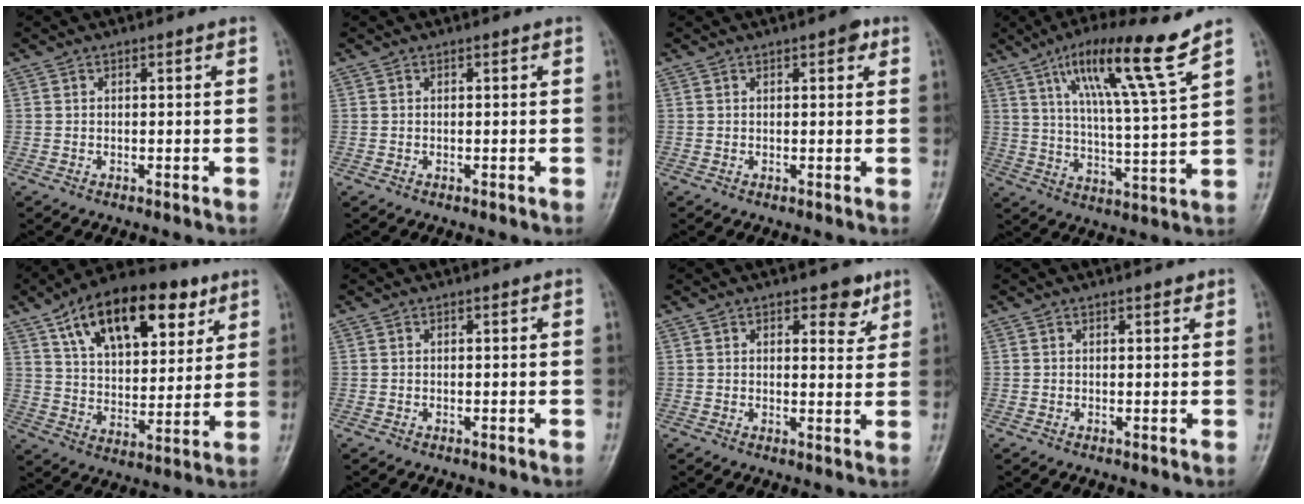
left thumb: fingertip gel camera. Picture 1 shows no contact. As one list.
[{"total": 0.0}, {"total": 2.3, "force": [1.2, 0.9, 1.8], "torque": [-0.017, -0.001, 0.011]}, {"total": 15.1, "force": [9.2, 0.3, 11.9], "torque": [-0.202, -0.044, 0.156]}, {"total": 21.4, "force": [10.8, 11.1, 14.7], "torque": [-0.197, -0.020, 0.180]}, {"total": 0.0}, {"total": 4.7, "force": [2.9, 2.3, 2.9], "torque": [-0.016, -0.016, 0.034]}, {"total": 1.0, "force": [0.7, 0.4, 0.6], "torque": [-0.005, -0.003, 0.008]}]